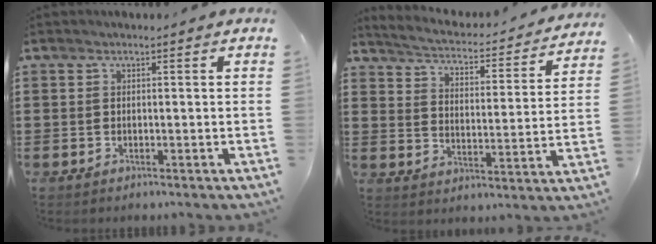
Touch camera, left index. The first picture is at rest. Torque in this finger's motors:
{"motor_torque": [0.22, 0.21, -0.01, -0.02]}